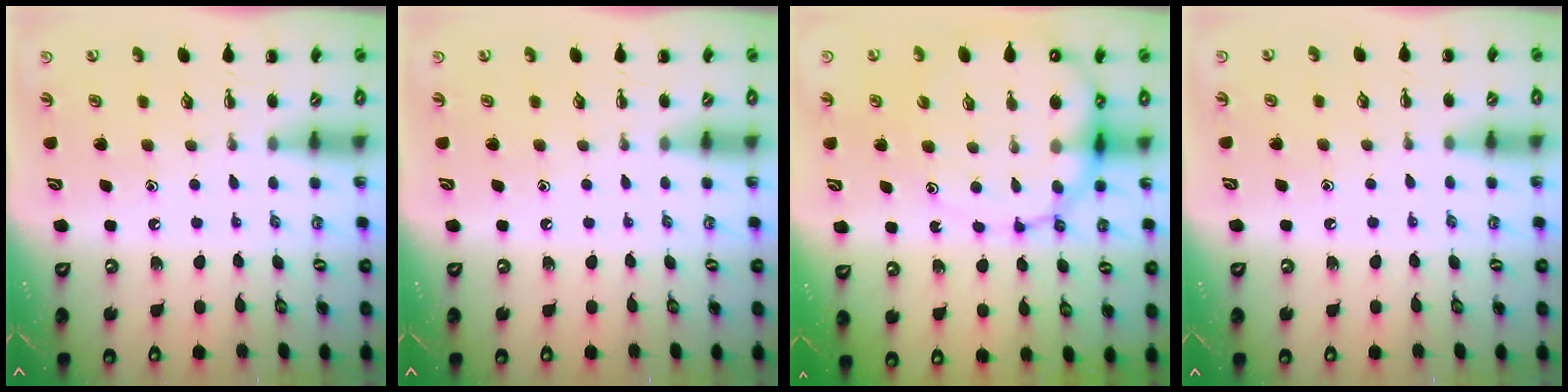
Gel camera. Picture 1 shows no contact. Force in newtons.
{"total": 0.0}
{"total": 16.1, "press": 15.7, "slide": 3.6}
{"total": 6.1, "press": 5.7, "slide": 2.0}